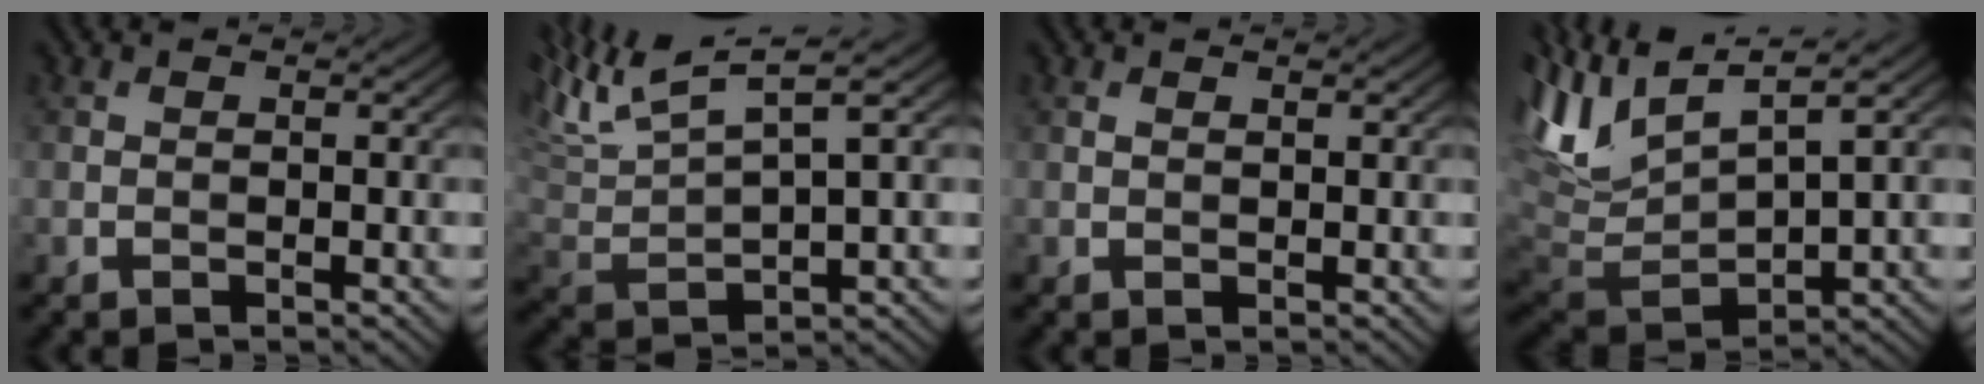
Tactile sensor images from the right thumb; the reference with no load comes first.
{"total": 10.2, "force": [5.7, 2.6, 8.1], "torque": [-0.175, 0.028, 0.106]}
{"total": 0.5, "force": [0.4, 0.1, 0.3], "torque": [-0.011, -0.001, 0.007]}
{"total": 11.2, "force": [5.2, 3.9, 9.1], "torque": [-0.222, 0.012, 0.101]}